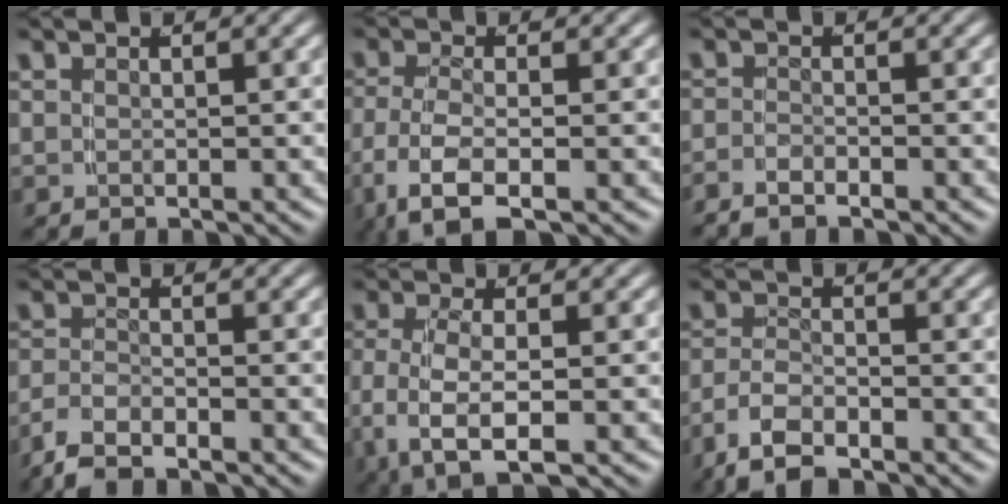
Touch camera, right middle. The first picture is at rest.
{"total": 5.5, "force": [-2.3, 2.8, 4.1], "torque": [-0.107, -0.031, -0.021]}
{"total": 1.8, "force": [-1.6, 0.4, 0.7], "torque": [-0.023, -0.007, -0.028]}
{"total": 3.0, "force": [-2.3, 1.2, 1.4], "torque": [-0.041, -0.009, -0.039]}
{"total": 6.5, "force": [-1.6, 3.9, 5.0], "torque": [-0.129, -0.030, -0.014]}
{"total": 4.3, "force": [-2.4, 2.5, 2.6], "torque": [-0.064, -0.015, -0.036]}